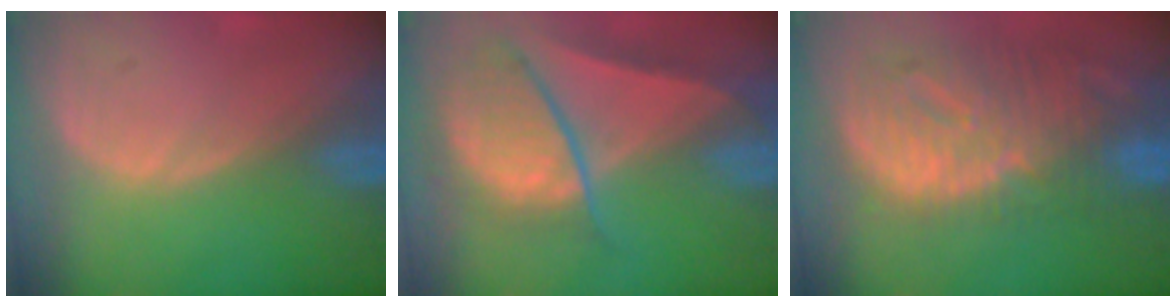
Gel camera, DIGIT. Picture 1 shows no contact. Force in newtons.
{"total": 9.4, "press": 8.1, "slide": 4.7}
{"total": 12.6, "press": 10.8, "slide": 6.4}